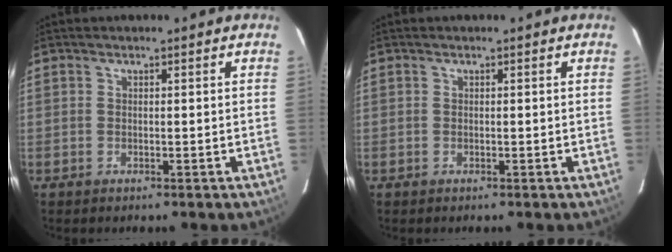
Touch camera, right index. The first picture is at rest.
{"total": 0.0}